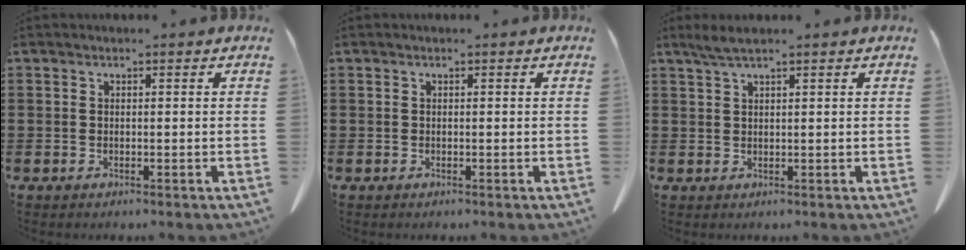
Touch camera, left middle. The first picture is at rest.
{"total": 0.0}
{"total": 2.2, "force": [1.7, 0.1, 1.4], "torque": [-0.031, 0.001, 0.031]}